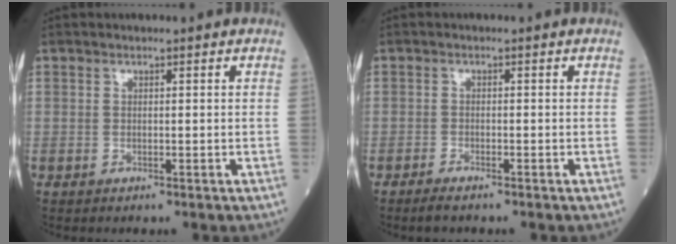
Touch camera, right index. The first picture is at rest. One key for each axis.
{"total": 1.7, "fx": -1.4, "fy": 0.2, "fz": 0.9, "tx": -0.025, "ty": -0.004, "tz": -0.025}